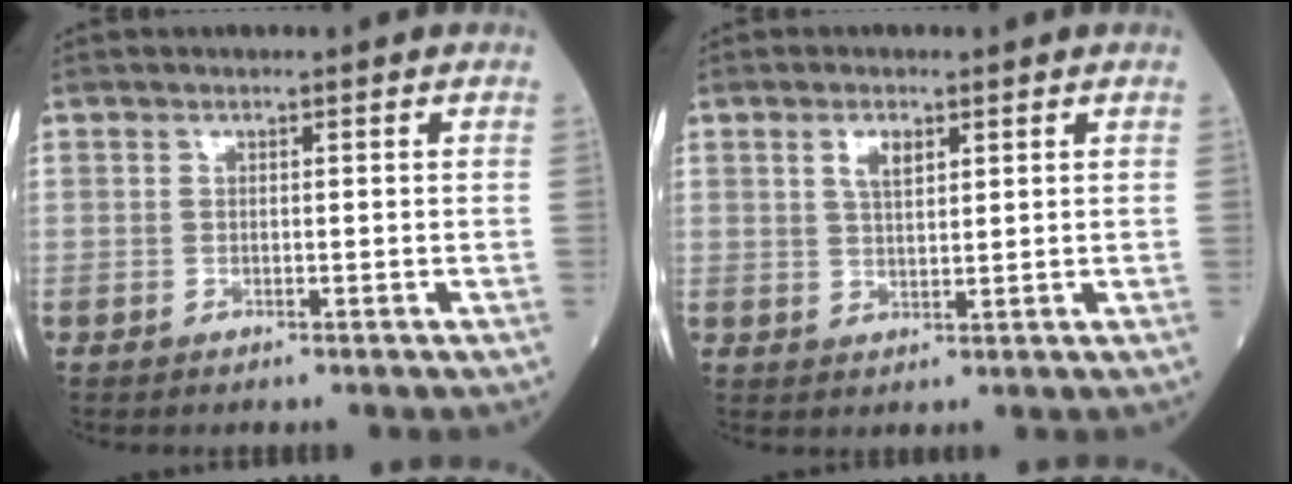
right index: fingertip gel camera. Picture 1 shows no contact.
{"total": 3.0, "force": [1.5, 1.0, 2.4], "torque": [-0.048, 0.003, 0.029]}